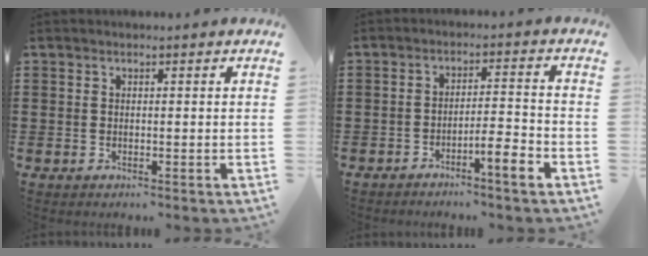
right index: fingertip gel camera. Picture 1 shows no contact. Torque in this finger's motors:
{"motor_torque": [-0.28, 0.29, -0.09, -0.04]}